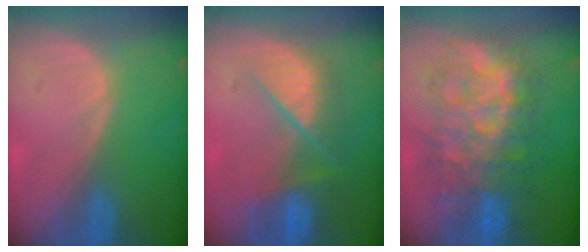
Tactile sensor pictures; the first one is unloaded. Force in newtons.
{"total": 9.4, "press": 7.9, "slide": 5.0}
{"total": 12.3, "press": 12.3, "slide": 1.3}